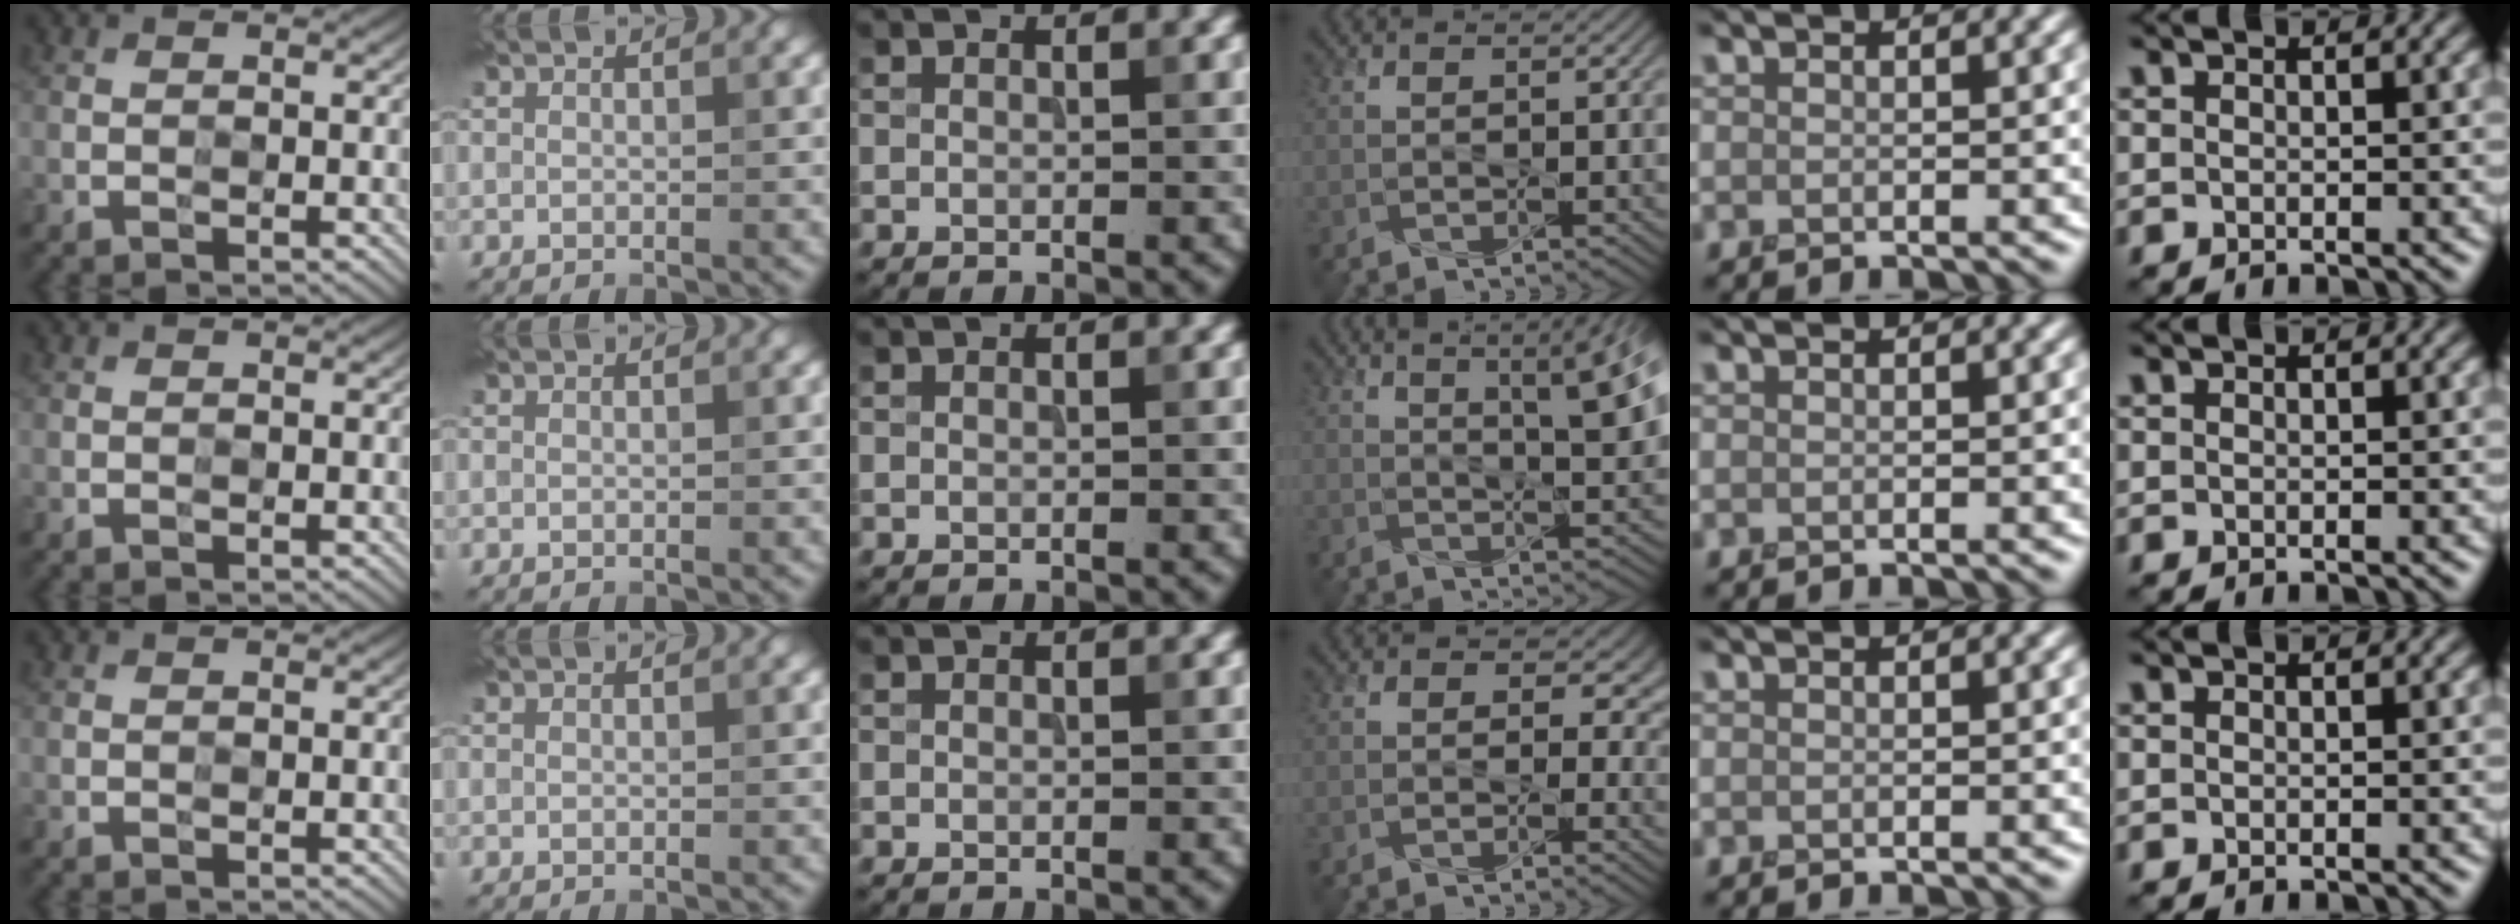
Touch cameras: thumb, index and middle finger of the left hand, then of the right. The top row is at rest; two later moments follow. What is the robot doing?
{"motion": "press", "object": "syringe"}